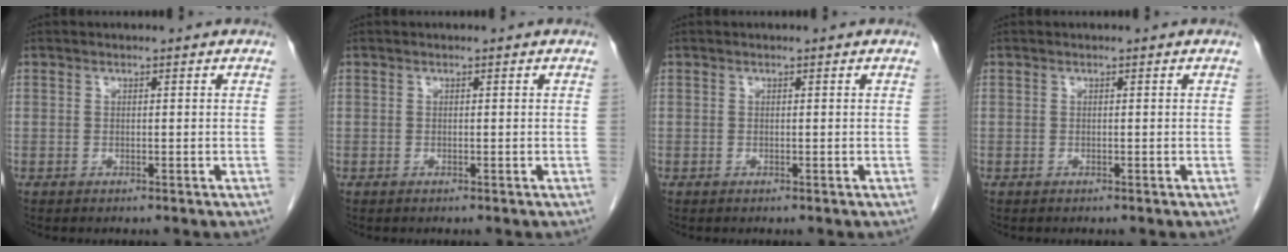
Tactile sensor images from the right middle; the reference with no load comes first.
{"total": 0.0}
{"total": 0.0}
{"total": 0.0}